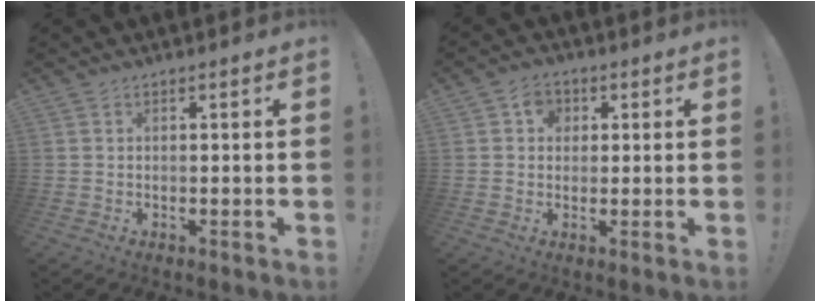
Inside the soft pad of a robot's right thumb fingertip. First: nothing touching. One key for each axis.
{"total": 5.3, "fx": 1.3, "fy": 4.7, "fz": 2.1, "tx": -0.019, "ty": 0.001, "tz": 0.022}